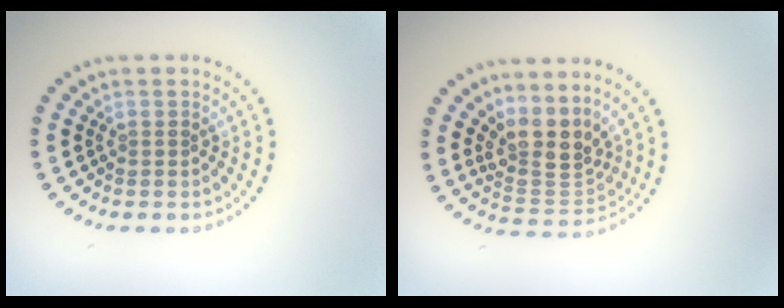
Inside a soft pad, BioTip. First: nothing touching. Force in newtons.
{"total": 3.9, "press": 2.9, "slide": 2.6}